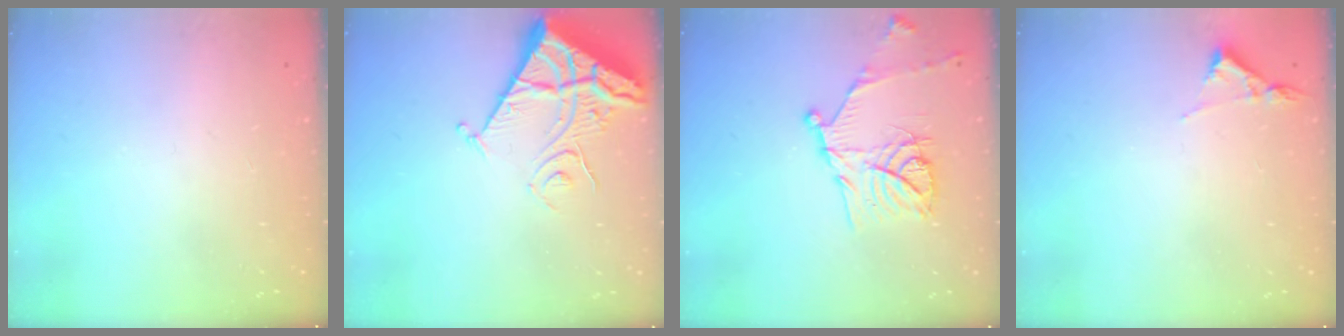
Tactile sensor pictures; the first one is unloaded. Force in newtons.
{"total": 11.3, "press": 11.3, "slide": 1.4}
{"total": 16.1, "press": 16.1, "slide": 1.3}
{"total": 3.2, "press": 3.2, "slide": 0.5}